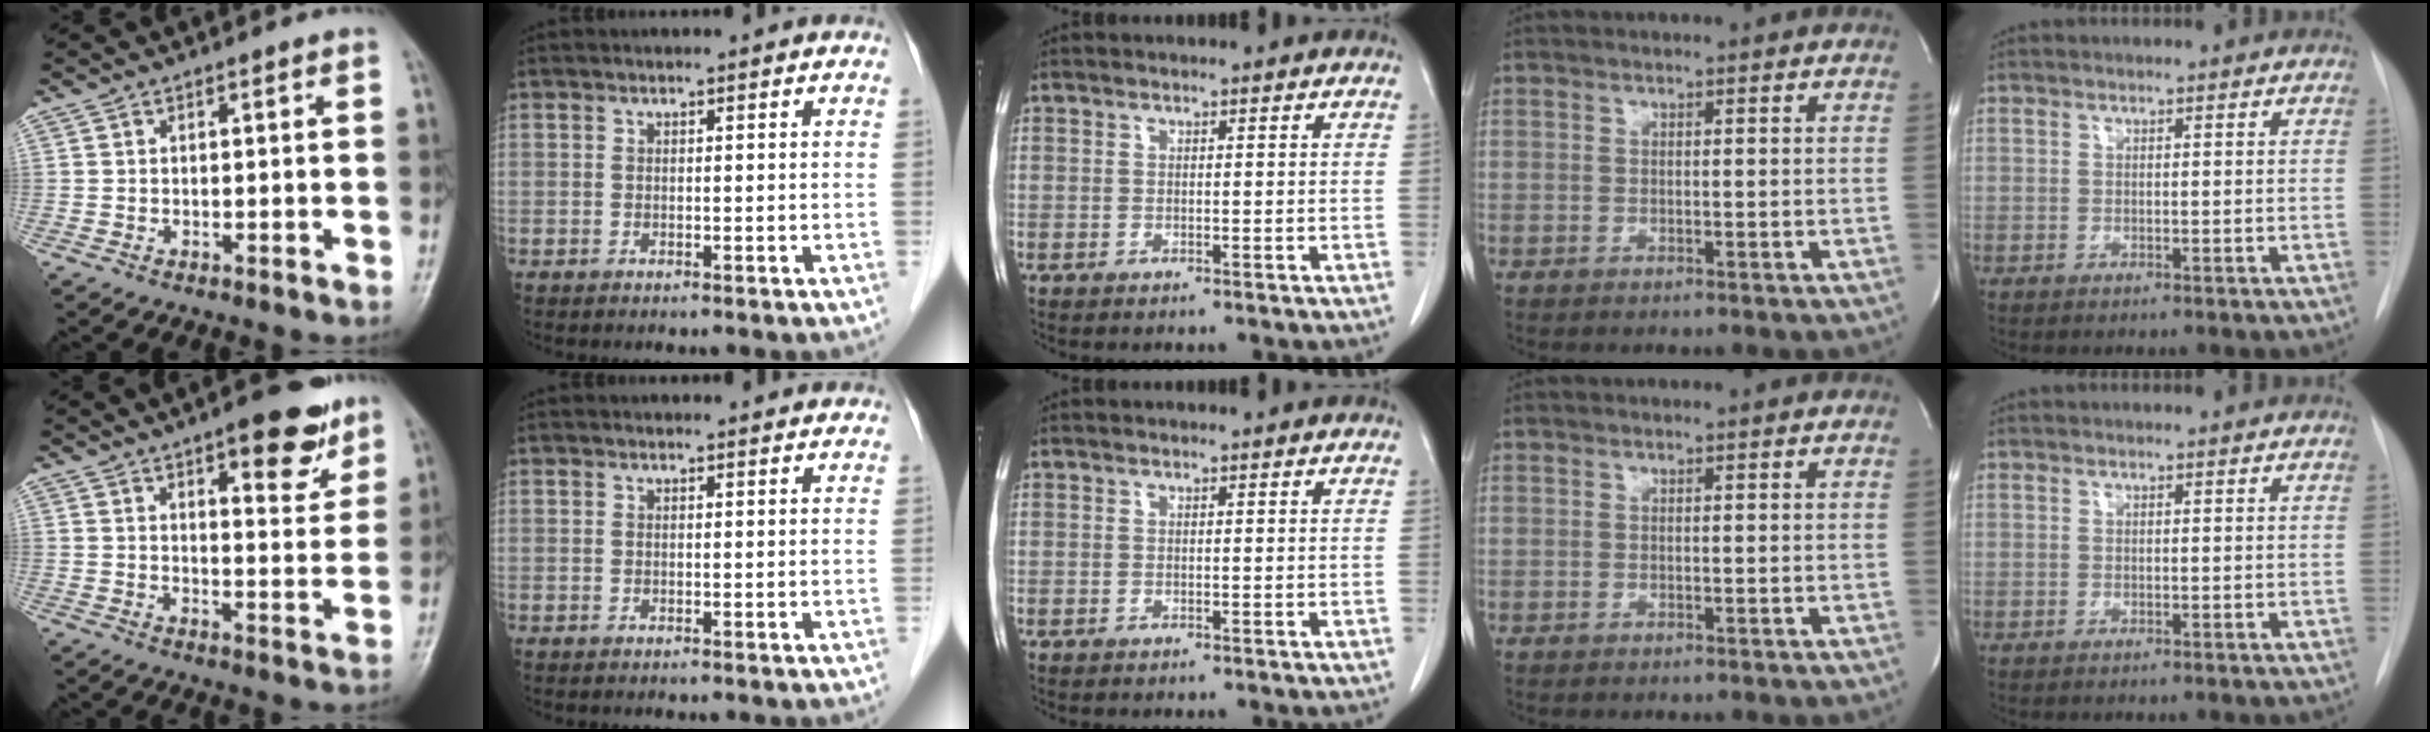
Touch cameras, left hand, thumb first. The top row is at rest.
{"thumb": {"total": 11.3, "force": [7.0, 4.1, 7.9], "torque": [-0.072, -0.037, 0.093]}, "index": {"total": 2.9, "force": [2.7, 0.8, 0.6], "torque": [-0.010, 0.012, 0.025]}}